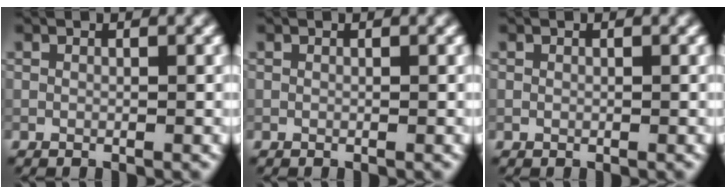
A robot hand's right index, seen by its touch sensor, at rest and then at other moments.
{"total": 0.0}
{"total": 0.0}